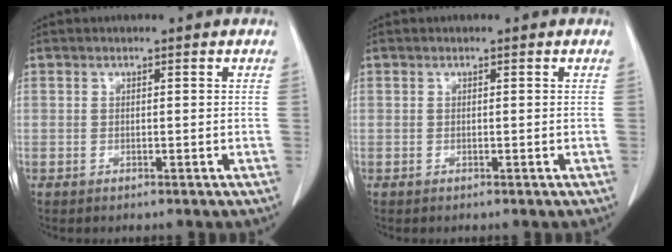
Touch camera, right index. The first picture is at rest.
{"total": 0.0}